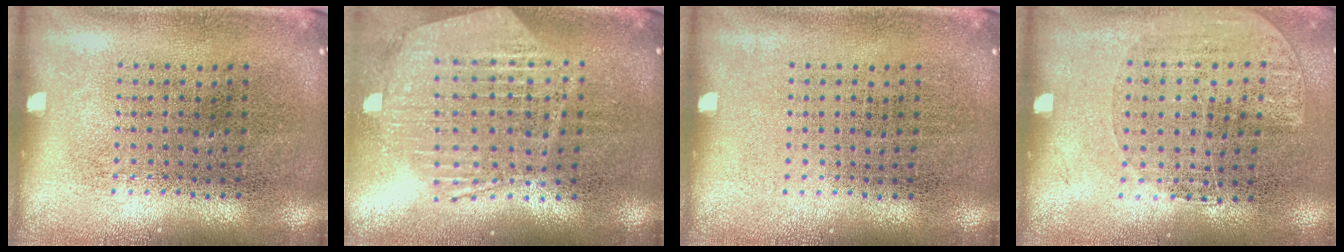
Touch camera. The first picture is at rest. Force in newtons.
{"total": 1.4, "press": 1.4, "slide": 0.3}
{"total": 0.0}
{"total": 1.0, "press": 0.9, "slide": 0.5}